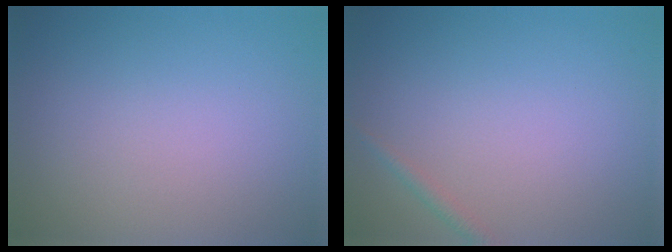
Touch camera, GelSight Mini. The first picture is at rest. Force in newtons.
{"total": 0.9, "press": 0.9, "slide": 0.0}